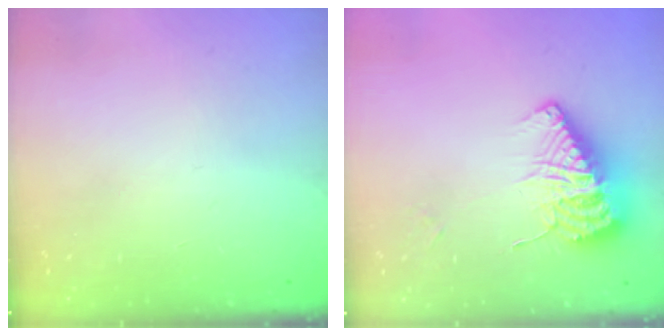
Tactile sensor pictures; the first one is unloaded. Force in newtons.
{"total": 12.1, "press": 12.0, "slide": 1.3}